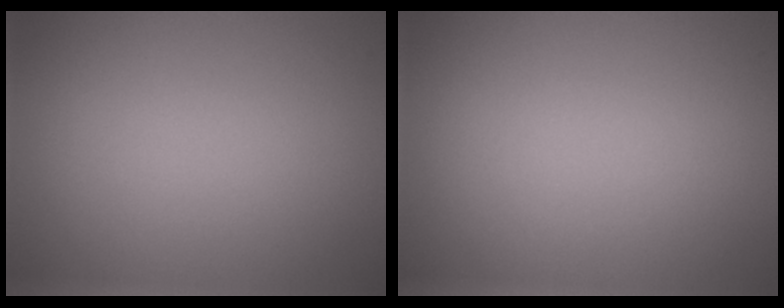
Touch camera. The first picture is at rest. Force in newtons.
{"total": 0.0}